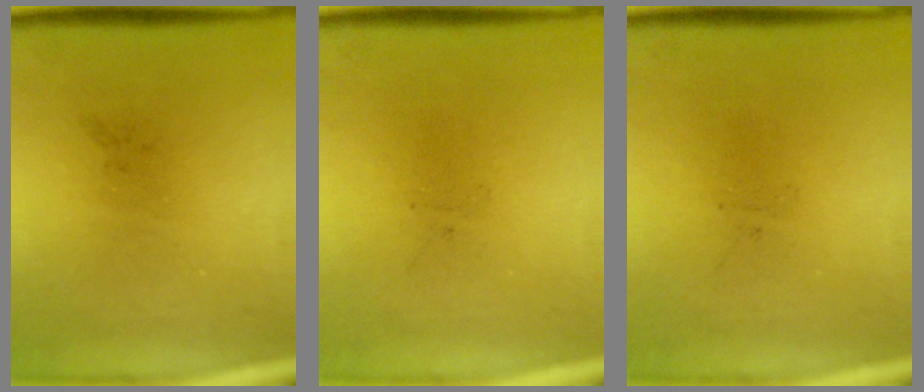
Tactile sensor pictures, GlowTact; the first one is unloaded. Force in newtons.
{"total": 0.0}
{"total": 0.0}